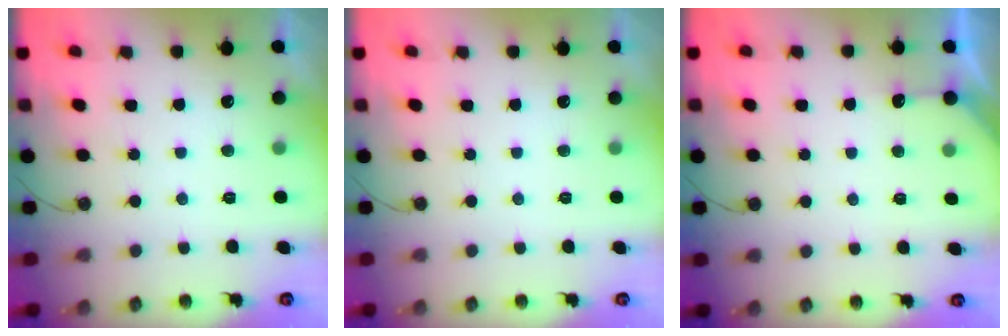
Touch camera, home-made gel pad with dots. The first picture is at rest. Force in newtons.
{"total": 0.0}
{"total": 4.0, "press": 4.0, "slide": 0.4}